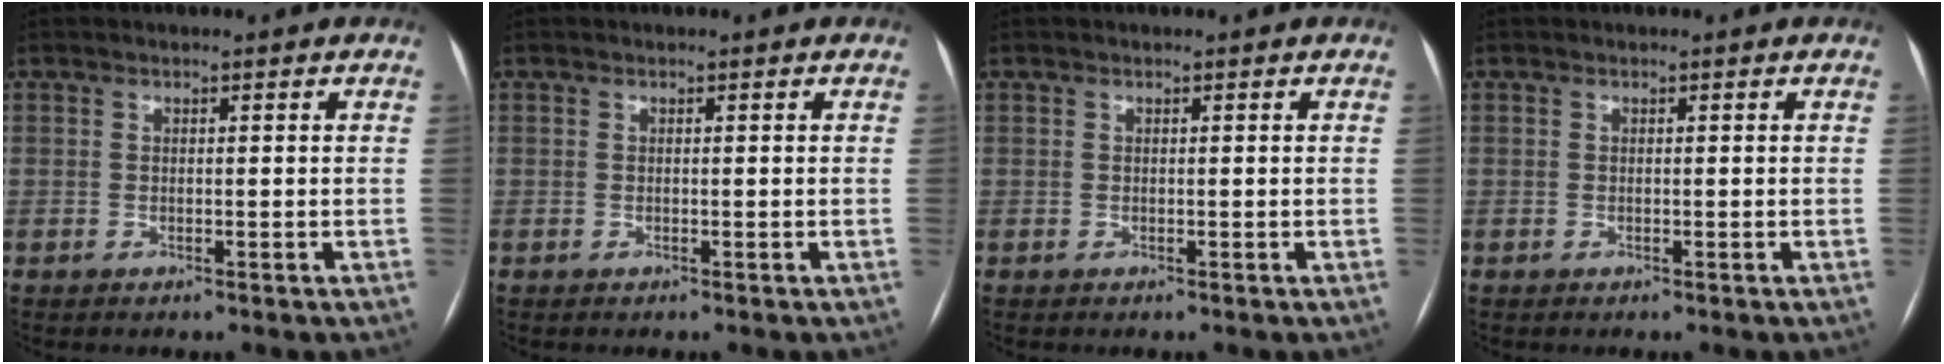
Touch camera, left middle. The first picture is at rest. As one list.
[{"total": 0.0}, {"total": 0.0}, {"total": 0.0}]